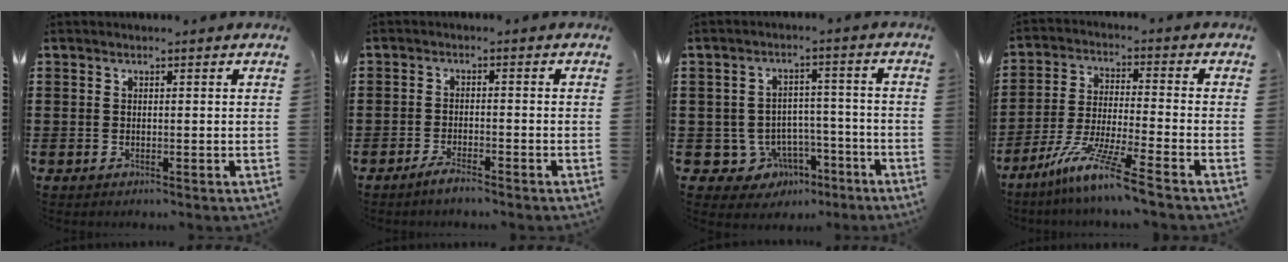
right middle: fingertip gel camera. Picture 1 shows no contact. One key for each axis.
{"total": 2.3, "fx": -1.8, "fy": 0.2, "fz": 1.3, "tx": -0.022, "ty": 0.002, "tz": -0.034}
{"total": 5.2, "fx": -3.0, "fy": 4.1, "fz": 1.3, "tx": -0.042, "ty": 0.012, "tz": -0.057}
{"total": 9.1, "fx": -7.2, "fy": -0.5, "fz": 5.7, "tx": -0.122, "ty": -0.016, "tz": -0.144}